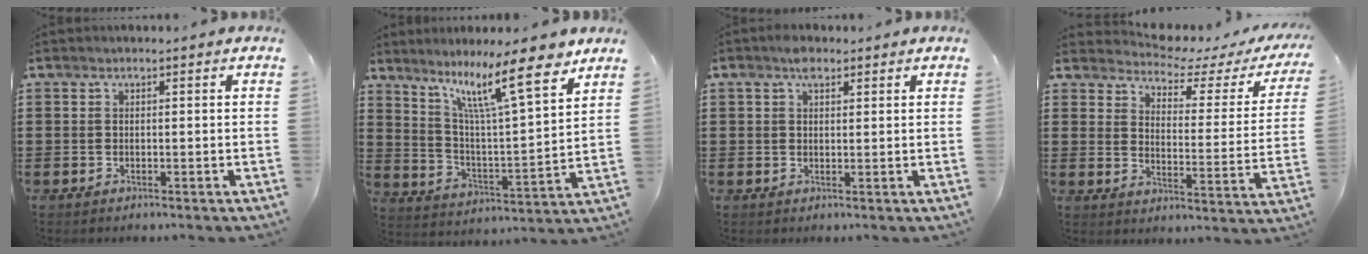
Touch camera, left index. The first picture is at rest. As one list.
[{"total": 13.3, "force": [9.1, 2.1, 9.4], "torque": [-0.174, -0.040, 0.147]}, {"total": 2.8, "force": [1.7, 1.3, 1.7], "torque": [-0.031, 0.003, 0.030]}, {"total": 3.9, "force": [3.7, 0.6, 1.1], "torque": [-0.039, -0.031, 0.054]}]